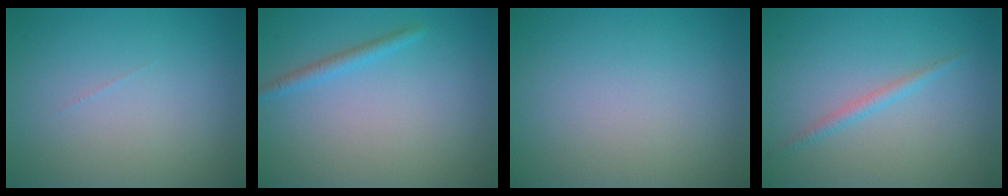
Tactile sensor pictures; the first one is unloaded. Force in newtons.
{"total": 1.4, "press": 1.4, "slide": 0.1}
{"total": 0.0}
{"total": 1.2, "press": 1.2, "slide": 0.1}